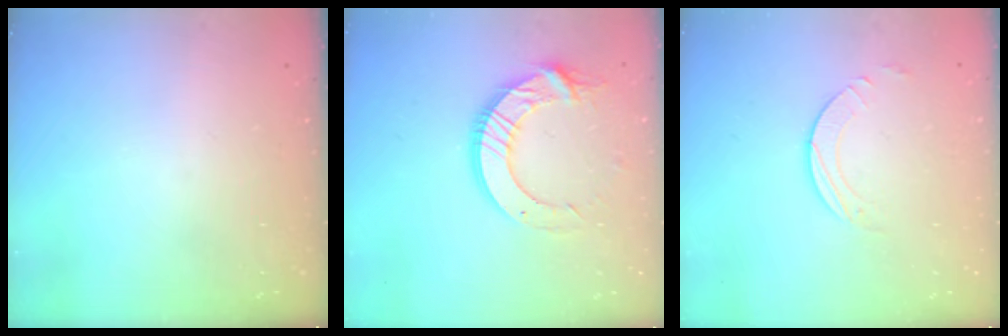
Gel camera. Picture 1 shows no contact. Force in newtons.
{"total": 14.7, "press": 14.7, "slide": 1.6}
{"total": 2.7, "press": 2.7, "slide": 0.2}